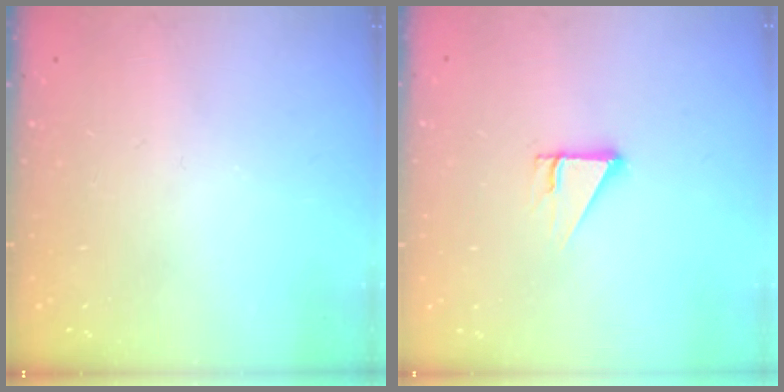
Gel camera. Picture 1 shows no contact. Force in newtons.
{"total": 2.7, "press": 2.7, "slide": 0.0}